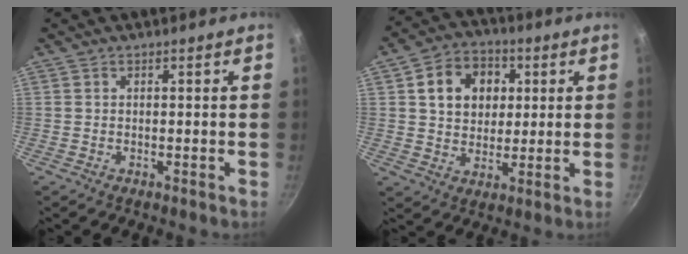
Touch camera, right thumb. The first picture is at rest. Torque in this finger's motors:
{"motor_torque": [-0.74, 1.18, 0.46, -0.39, 0.06]}